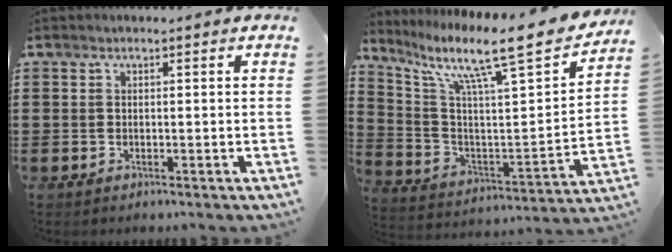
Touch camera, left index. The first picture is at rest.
{"total": 11.2, "force": [8.5, 1.1, 7.2], "torque": [-0.150, -0.065, 0.126]}